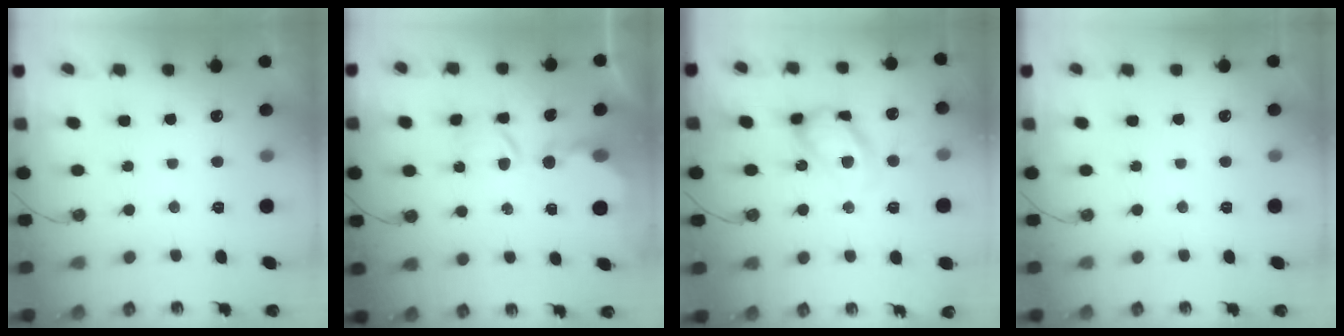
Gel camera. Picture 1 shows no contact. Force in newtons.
{"total": 8.2, "press": 8.2, "slide": 0.7}
{"total": 16.7, "press": 16.6, "slide": 1.6}
{"total": 0.0}